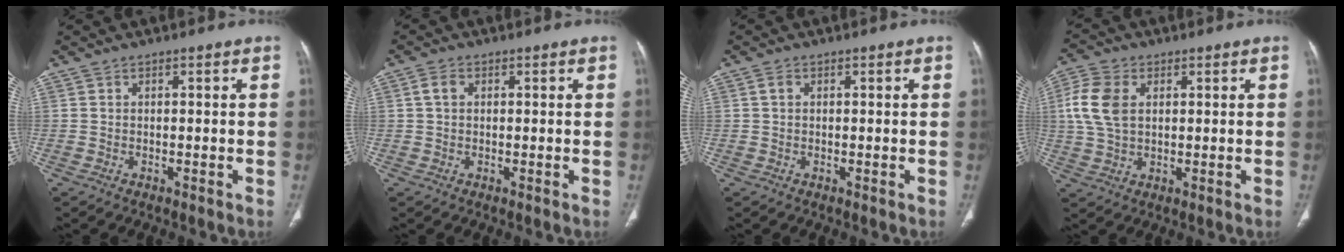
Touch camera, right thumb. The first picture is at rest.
{"total": 2.3, "force": [0.6, 1.6, 1.5], "torque": [-0.026, 0.006, 0.012]}
{"total": 1.2, "force": [0.3, 0.8, 0.8], "torque": [-0.015, 0.003, 0.007]}
{"total": 8.9, "force": [1.9, 5.8, 6.4], "torque": [-0.140, 0.006, 0.038]}